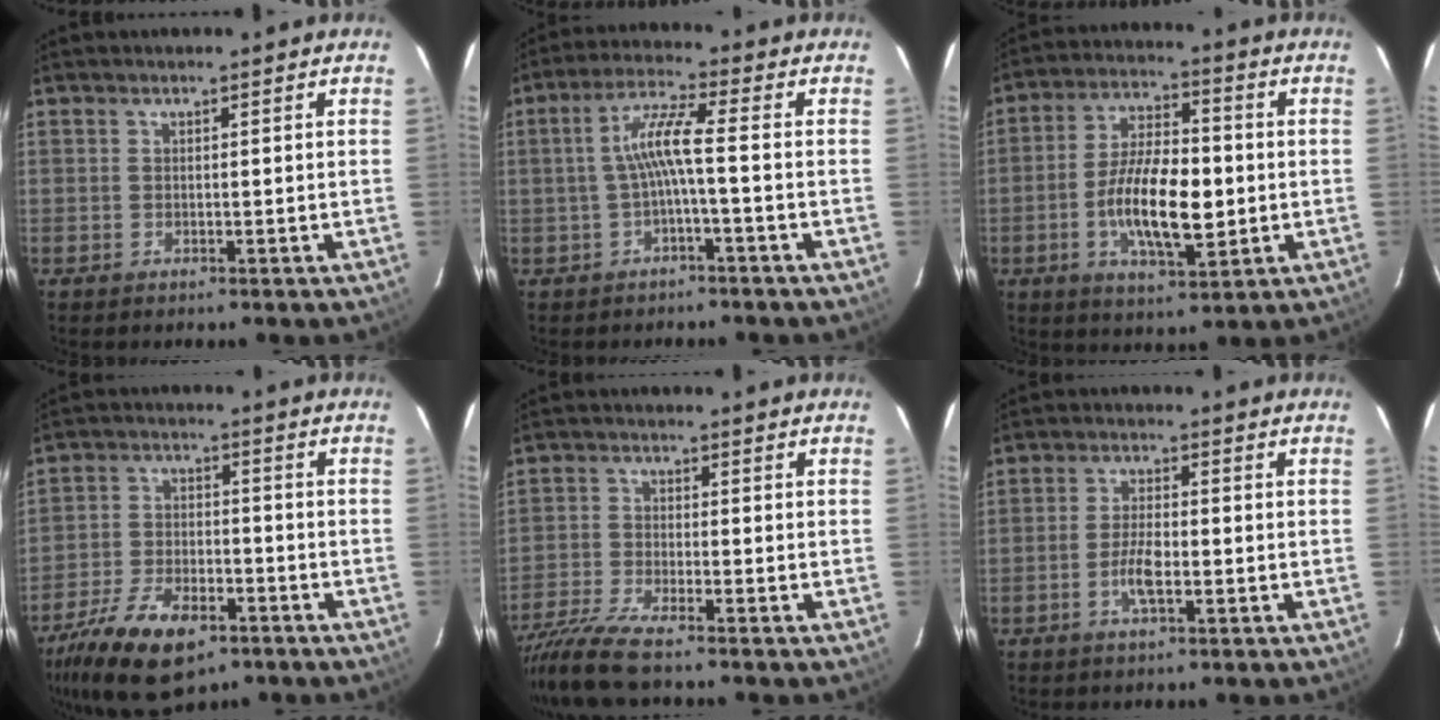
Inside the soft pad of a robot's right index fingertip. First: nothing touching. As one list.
[{"total": 6.0, "force": [-1.3, -0.1, 5.9], "torque": [-0.132, 0.013, -0.021]}, {"total": 13.3, "force": [-2.2, 5.3, 12.0], "torque": [-0.232, -0.001, -0.037]}, {"total": 15.6, "force": [-9.7, 7.7, 9.5], "torque": [-0.210, -0.020, -0.168]}, {"total": 9.0, "force": [-7.9, 0.1, 4.3], "torque": [-0.112, -0.024, -0.153]}, {"total": 4.7, "force": [-1.7, 1.5, 4.2], "torque": [-0.088, 0.001, -0.033]}]